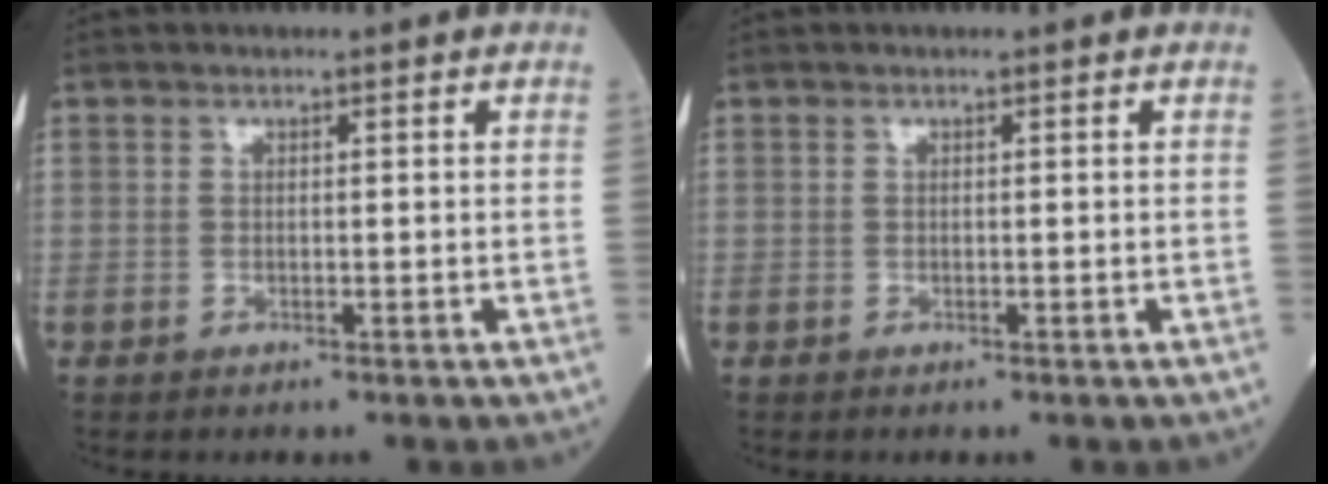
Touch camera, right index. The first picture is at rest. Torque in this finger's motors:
{"motor_torque": [0.00, 0.00, 0.00, 0.01]}